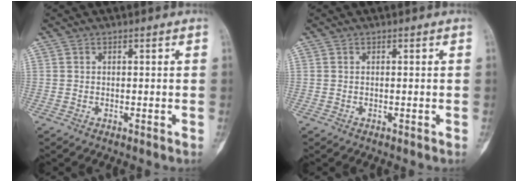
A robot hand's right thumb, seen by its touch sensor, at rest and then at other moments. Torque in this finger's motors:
{"motor_torque": [0.21, 0.07, -0.09, 0.03, -0.04]}